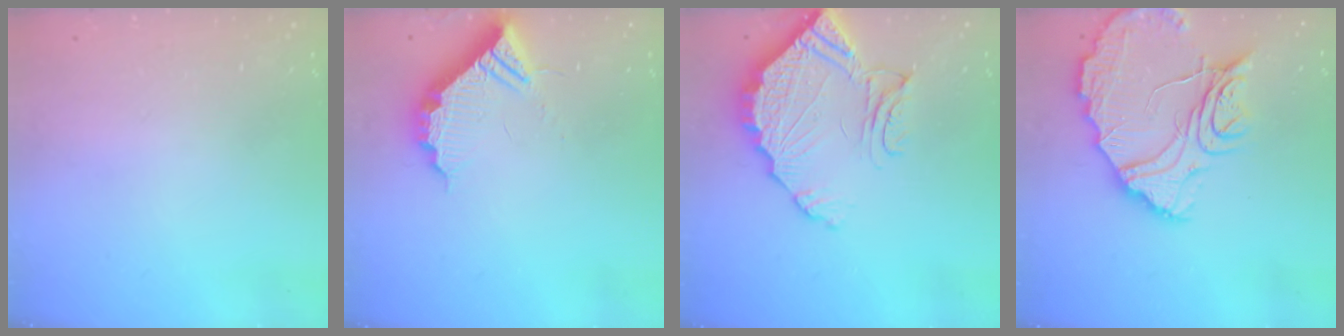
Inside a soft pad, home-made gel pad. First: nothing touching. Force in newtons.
{"total": 10.1, "press": 10.1, "slide": 0.7}
{"total": 15.9, "press": 15.8, "slide": 1.7}
{"total": 15.2, "press": 15.1, "slide": 1.6}